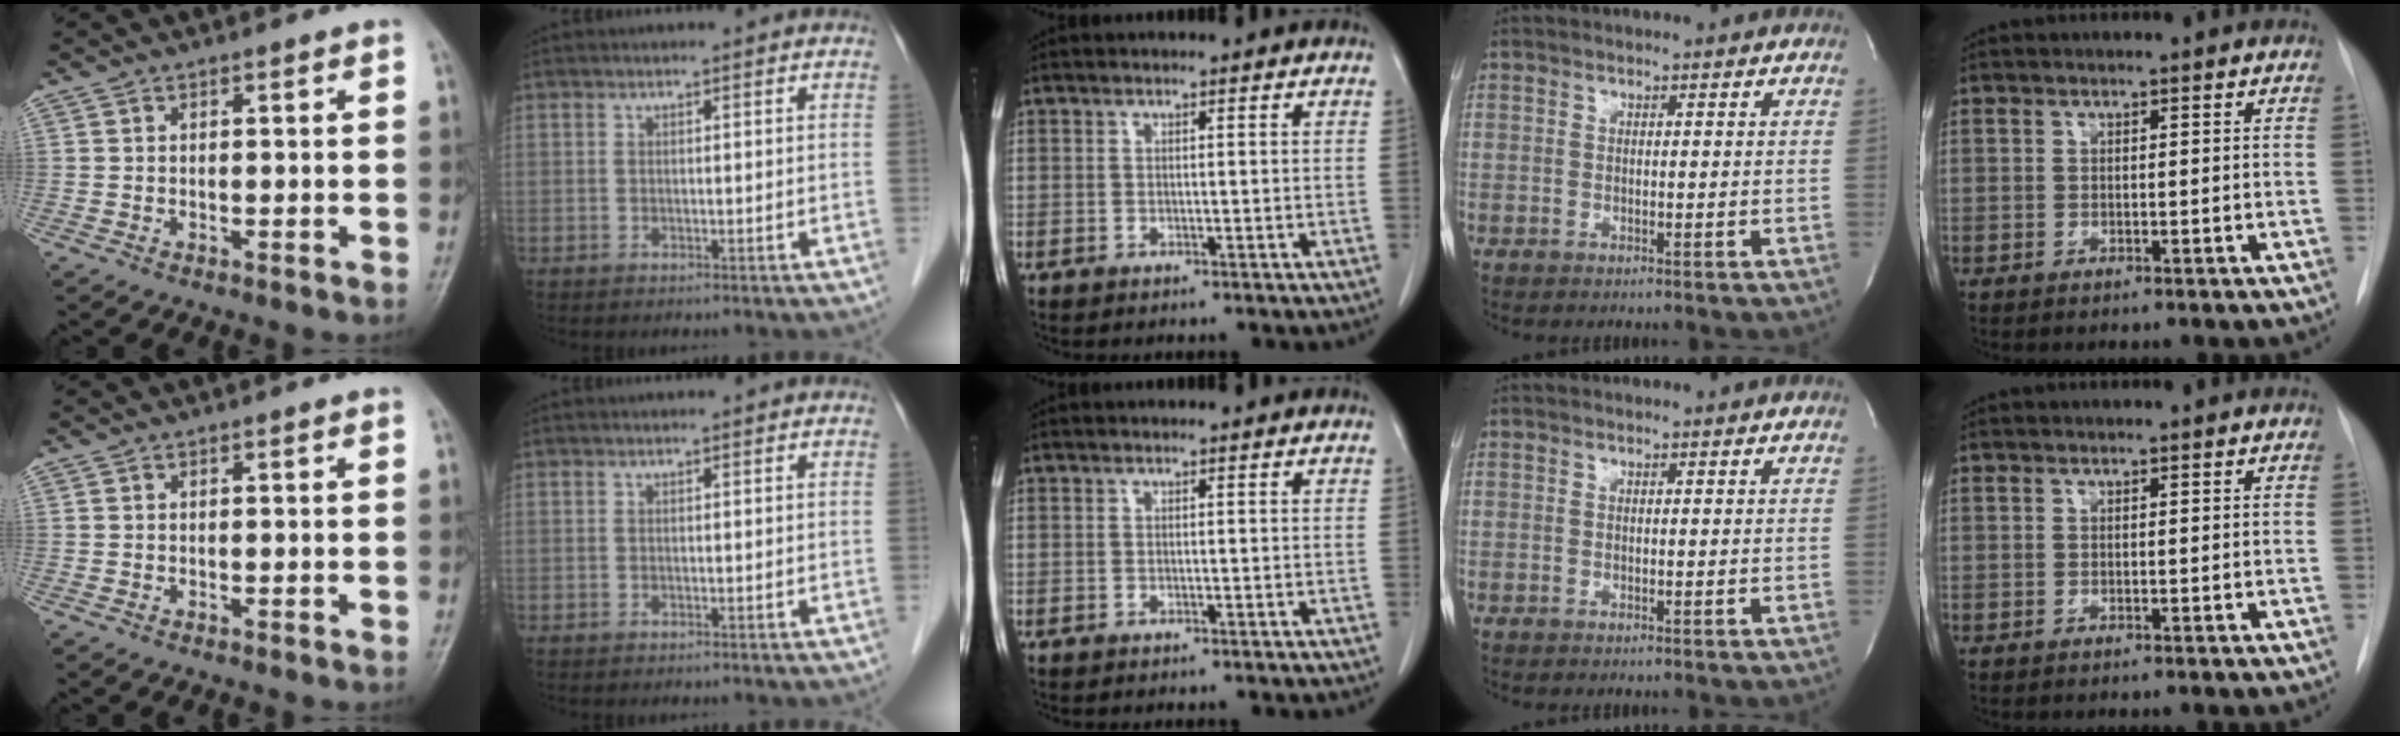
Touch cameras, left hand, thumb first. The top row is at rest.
{}